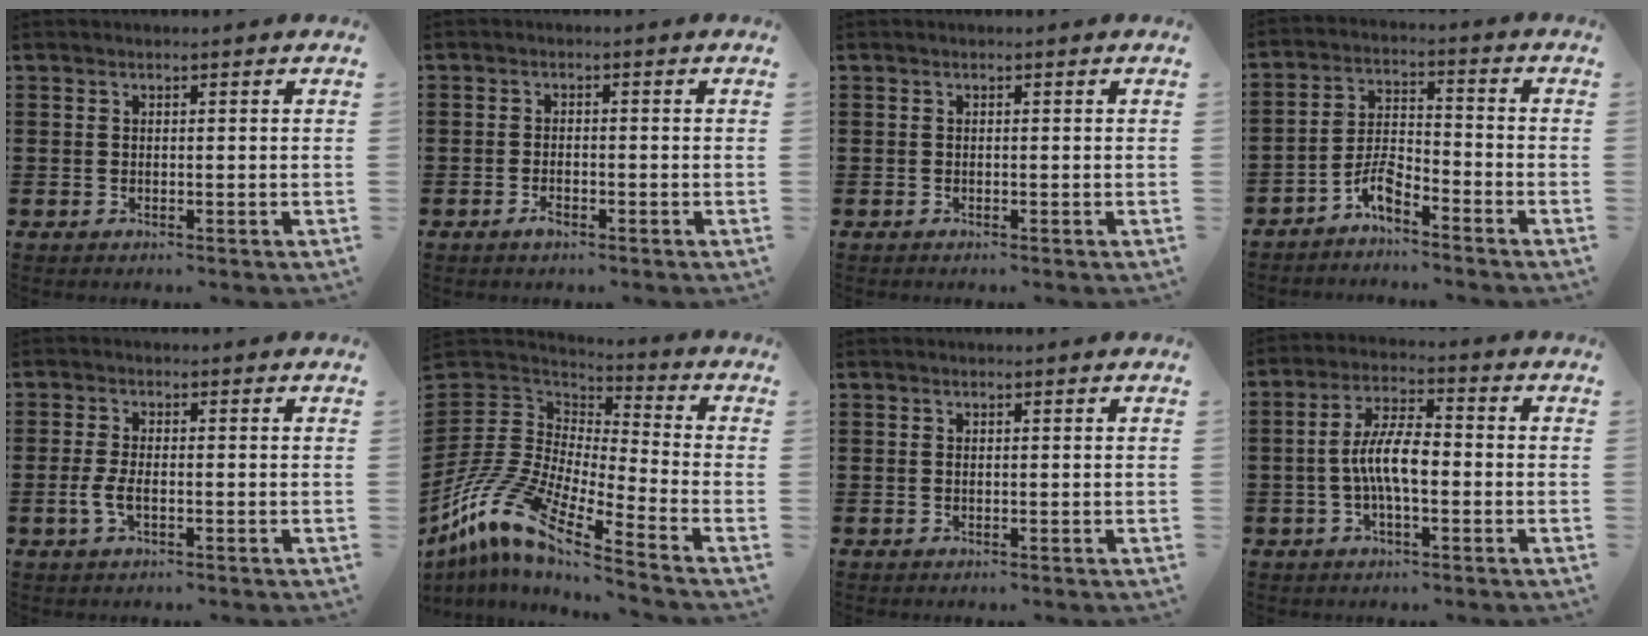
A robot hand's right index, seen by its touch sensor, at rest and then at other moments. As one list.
[{"total": 1.8, "force": [-1.1, 0.7, 1.3], "torque": [-0.024, 0.000, -0.020]}, {"total": 0.0}, {"total": 4.9, "force": [-4.1, 1.3, 2.5], "torque": [-0.060, 0.005, -0.085]}, {"total": 3.0, "force": [-0.8, 1.1, 2.6], "torque": [-0.061, -0.003, -0.017]}, {"total": 12.7, "force": [-9.8, 2.8, 7.5], "torque": [-0.195, -0.005, -0.208]}, {"total": 0.0}, {"total": 7.2, "force": [-1.1, 2.4, 6.7], "torque": [-0.138, 0.002, -0.025]}]